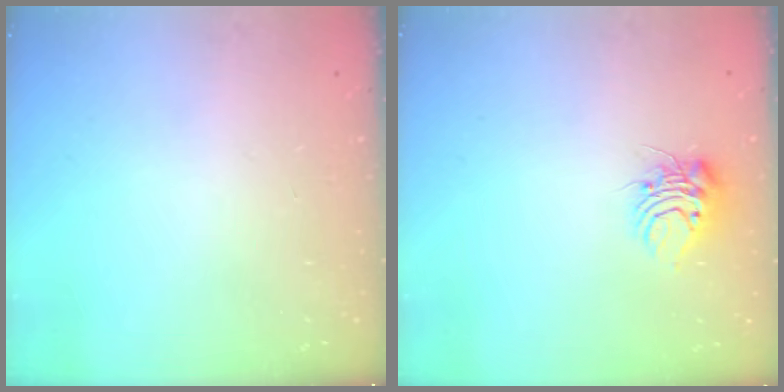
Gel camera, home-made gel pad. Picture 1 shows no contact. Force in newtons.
{"total": 6.9, "press": 6.9, "slide": 0.3}